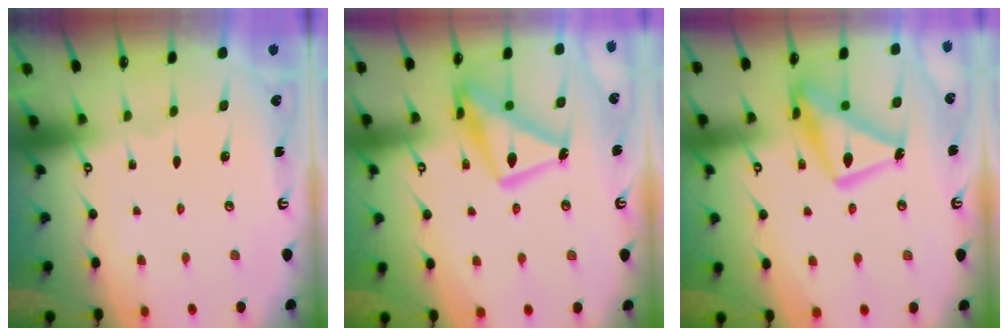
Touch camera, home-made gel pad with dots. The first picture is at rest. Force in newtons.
{"total": 15.7, "press": 15.7, "slide": 1.3}
{"total": 15.7, "press": 15.7, "slide": 1.3}